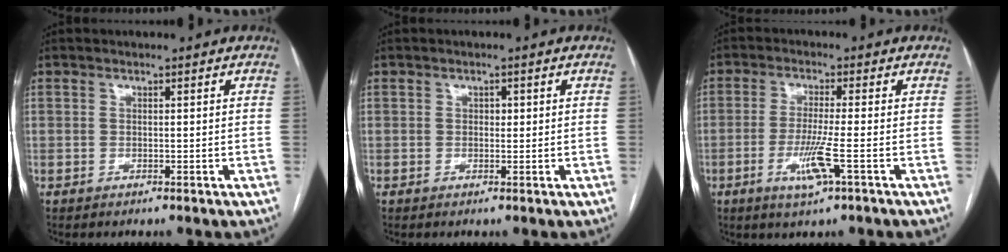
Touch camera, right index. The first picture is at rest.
{"total": 1.0, "force": [0.2, 0.7, 0.7], "torque": [-0.010, 0.003, 0.003]}
{"total": 6.2, "force": [-2.4, -0.2, 5.7], "torque": [-0.114, -0.016, -0.044]}